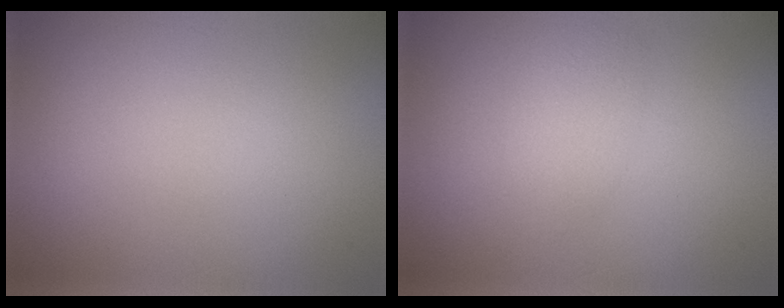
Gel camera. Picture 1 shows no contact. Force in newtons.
{"total": 1.9, "press": 1.9, "slide": 0.1}